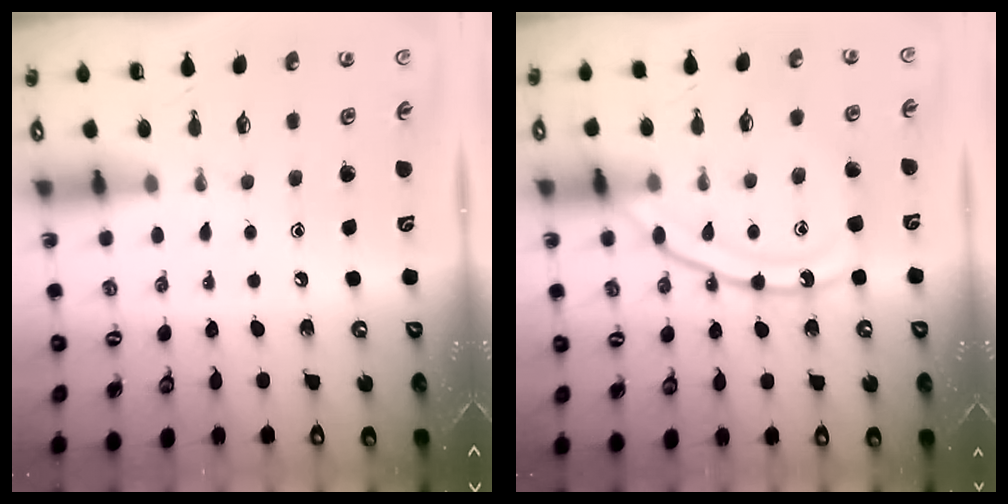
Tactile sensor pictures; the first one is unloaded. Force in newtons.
{"total": 14.9, "press": 14.8, "slide": 1.2}